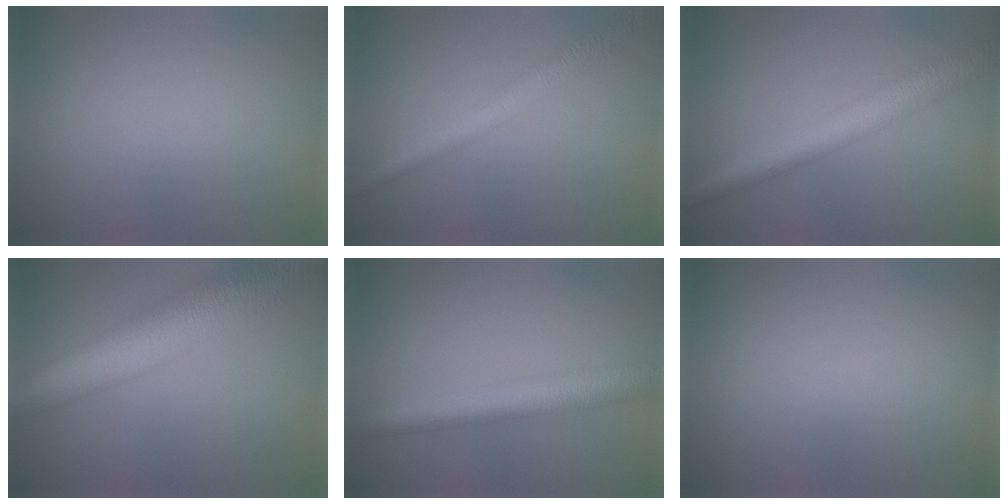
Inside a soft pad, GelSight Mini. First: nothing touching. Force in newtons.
{"total": 3.4, "press": 3.4, "slide": 0.1}
{"total": 5.5, "press": 5.5, "slide": 0.1}
{"total": 11.5, "press": 11.5, "slide": 0.5}
{"total": 5.7, "press": 5.7, "slide": 0.2}
{"total": 0.0}